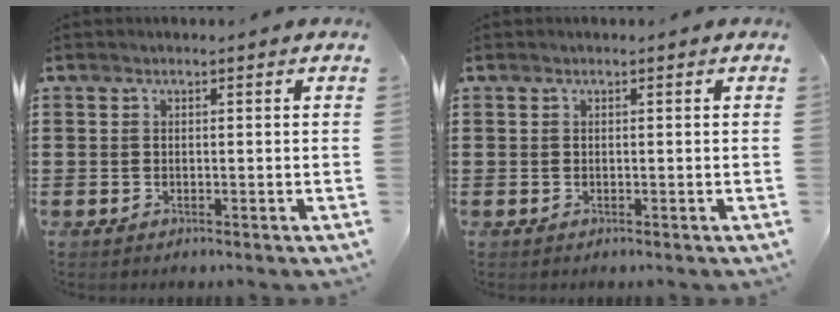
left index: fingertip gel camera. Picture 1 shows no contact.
{"total": 0.0}